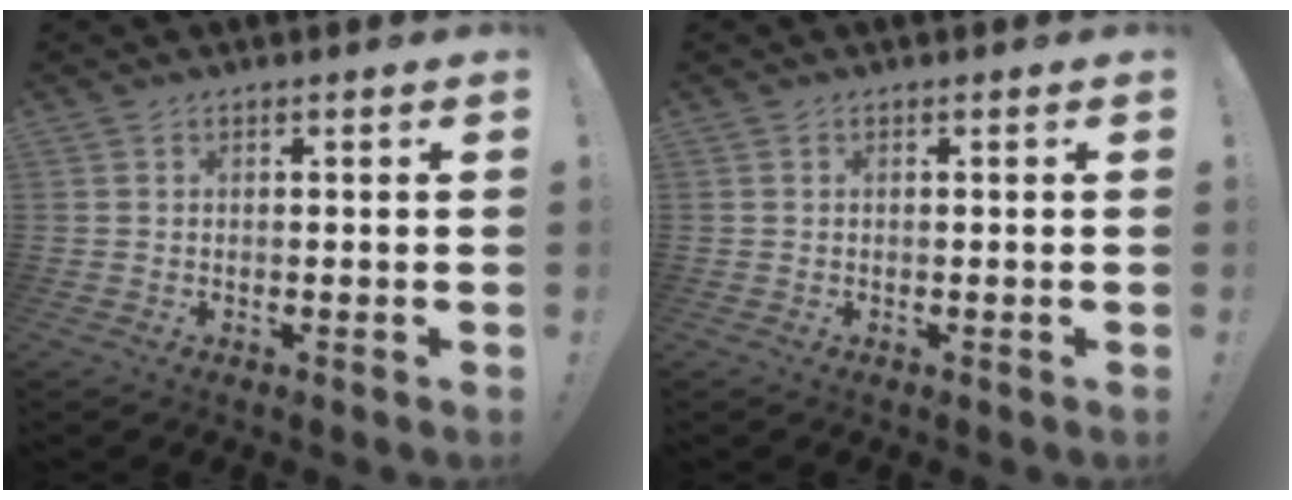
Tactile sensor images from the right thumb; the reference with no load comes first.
{"total": 0.0}